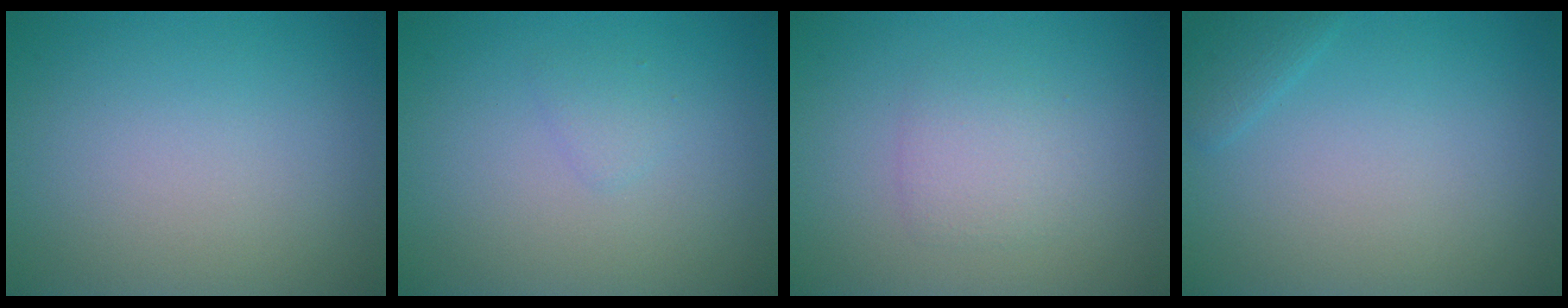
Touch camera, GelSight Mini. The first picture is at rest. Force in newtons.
{"total": 0.8, "press": 0.8, "slide": 0.1}
{"total": 1.9, "press": 1.9, "slide": 0.1}
{"total": 1.2, "press": 1.2, "slide": 0.0}